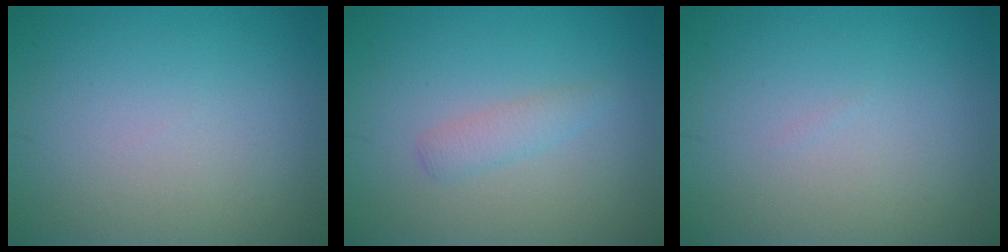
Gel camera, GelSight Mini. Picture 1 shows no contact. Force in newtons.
{"total": 1.4, "press": 1.4, "slide": 0.0}
{"total": 0.0}